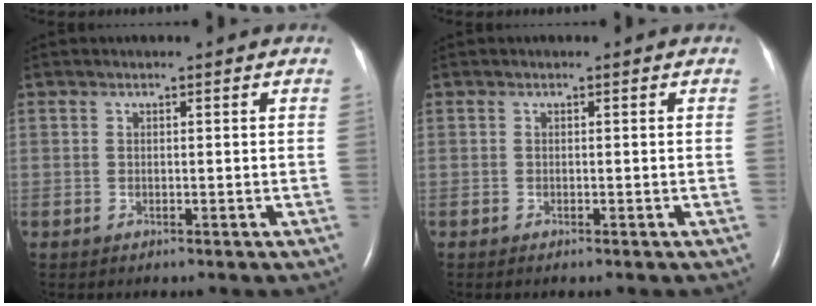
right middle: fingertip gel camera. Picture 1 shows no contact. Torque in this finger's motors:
{"motor_torque": [-0.06, -0.08, -0.03, 0.00]}